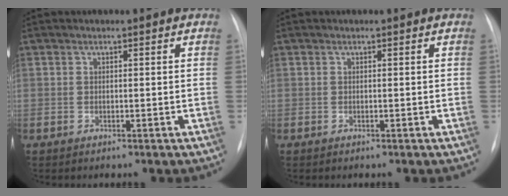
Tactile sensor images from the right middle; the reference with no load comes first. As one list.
[{"total": 0.0}]